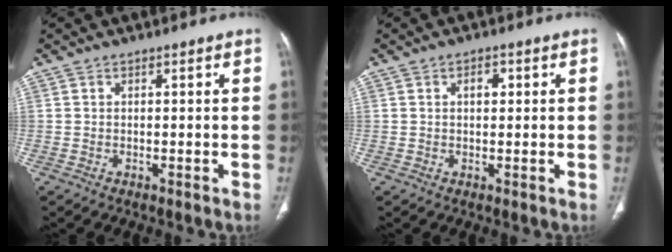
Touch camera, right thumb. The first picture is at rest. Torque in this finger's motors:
{"motor_torque": [0.32, 0.77, 0.41, -0.27, -0.01]}